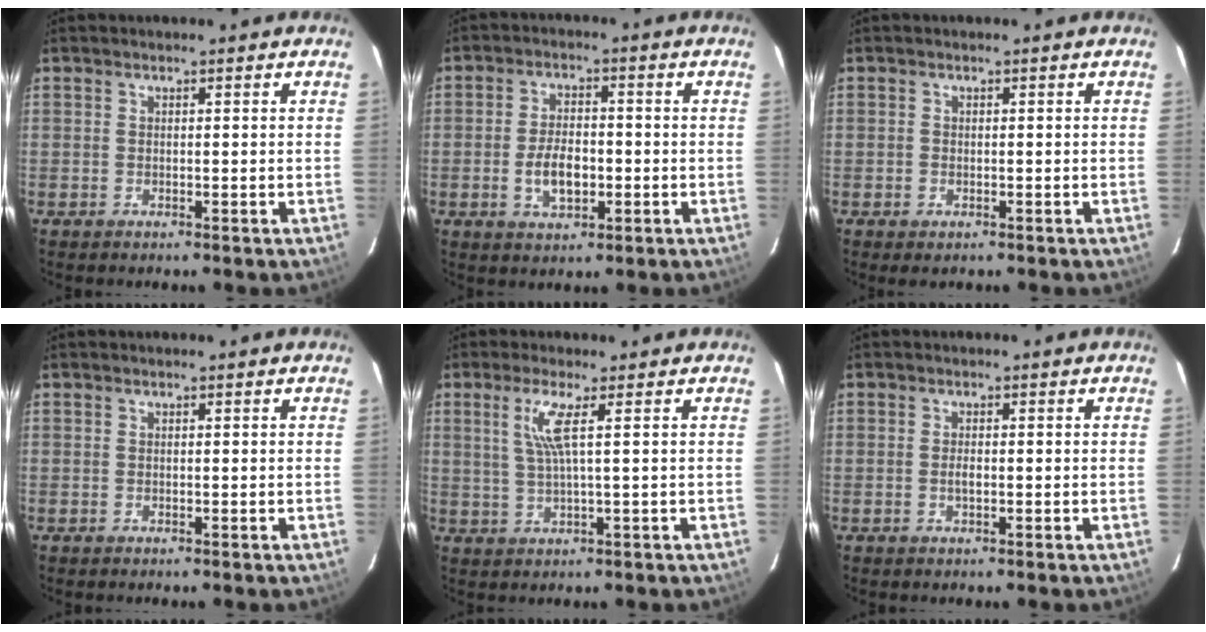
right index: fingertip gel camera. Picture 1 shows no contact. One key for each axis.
{"total": 6.8, "fx": -1.7, "fy": 3.7, "fz": 5.5, "tx": -0.111, "ty": -0.001, "tz": -0.025}
{"total": 1.2, "fx": -0.7, "fy": 0.8, "fz": 0.5, "tx": -0.009, "ty": -0.003, "tz": -0.012}
{"total": 0.0}
{"total": 4.7, "fx": 1.6, "fy": -0.5, "fz": 4.4, "tx": -0.083, "ty": -0.001, "tz": 0.036}
{"total": 1.4, "fx": -0.3, "fy": 0.7, "fz": 1.1, "tx": -0.022, "ty": -0.002, "tz": -0.006}